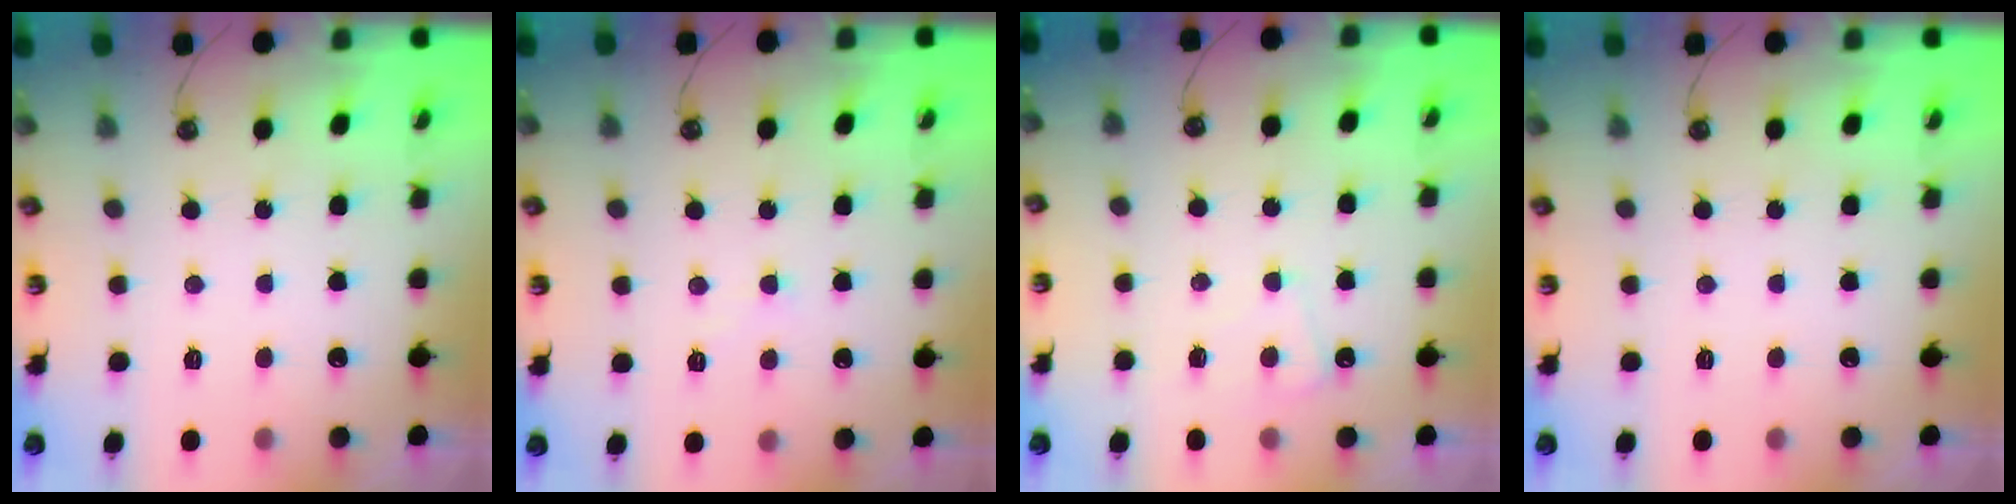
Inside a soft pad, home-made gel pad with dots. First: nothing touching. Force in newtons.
{"total": 1.7, "press": 1.6, "slide": 0.1}
{"total": 1.1, "press": 1.0, "slide": 0.4}
{"total": 0.0}